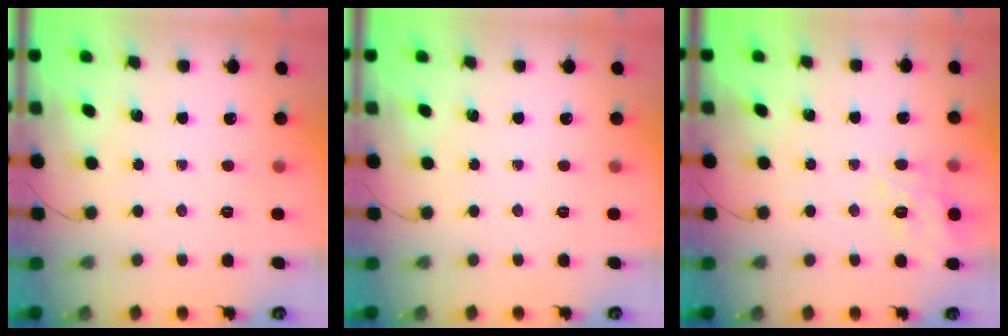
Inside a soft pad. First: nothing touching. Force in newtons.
{"total": 0.0}
{"total": 11.7, "press": 11.7, "slide": 0.8}